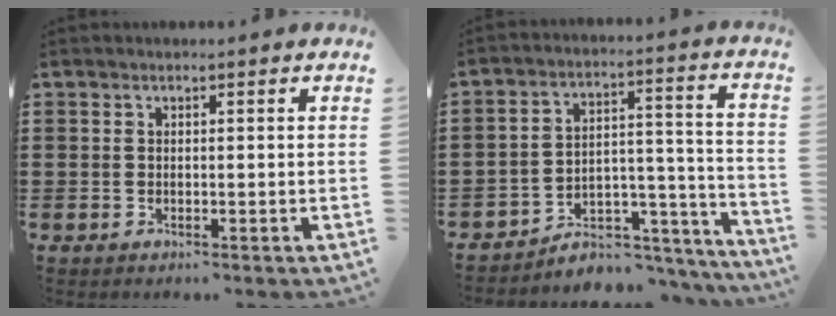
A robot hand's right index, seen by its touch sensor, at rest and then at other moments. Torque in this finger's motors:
{"motor_torque": [-0.91, 0.75, -0.89, -0.21]}